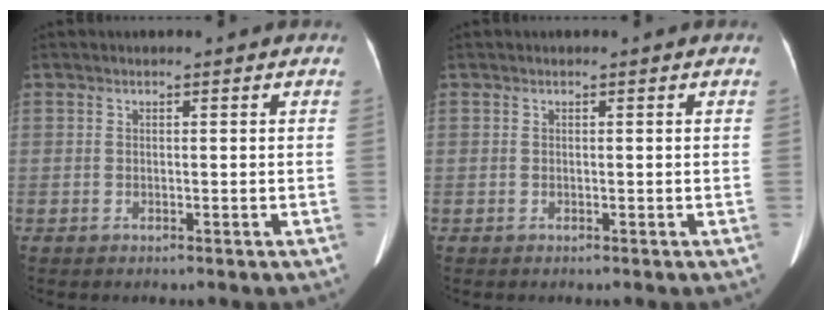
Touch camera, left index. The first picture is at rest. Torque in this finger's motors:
{"motor_torque": [0.00, 0.00, 0.00, 0.00]}